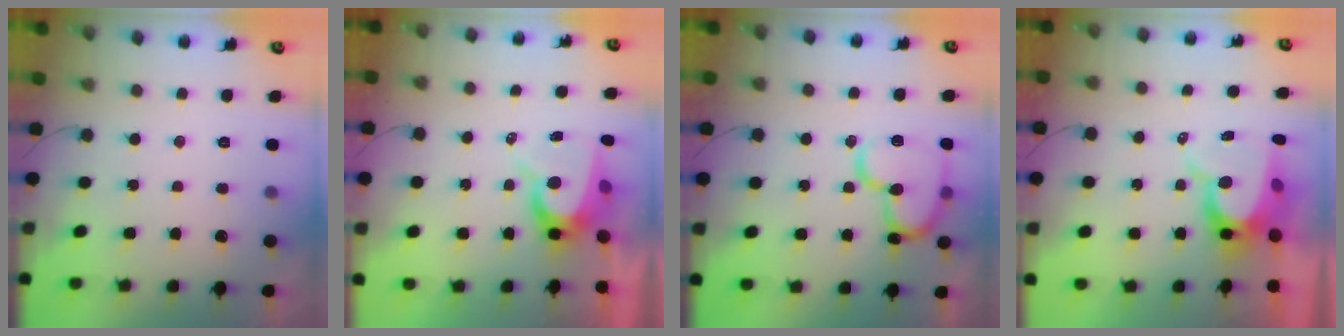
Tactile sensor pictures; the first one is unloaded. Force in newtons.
{"total": 8.6, "press": 8.6, "slide": 0.8}
{"total": 18.5, "press": 18.3, "slide": 2.5}
{"total": 9.7, "press": 9.7, "slide": 1.0}